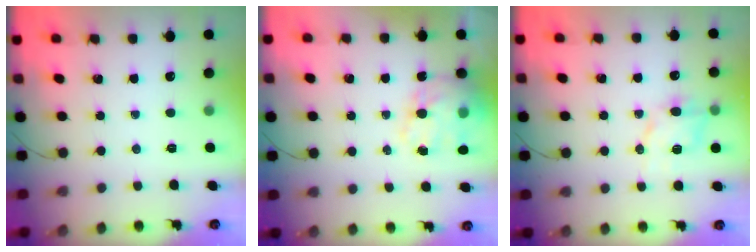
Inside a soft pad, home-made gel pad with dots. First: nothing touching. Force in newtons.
{"total": 17.2, "press": 16.6, "slide": 4.3}
{"total": 7.5, "press": 7.4, "slide": 1.1}